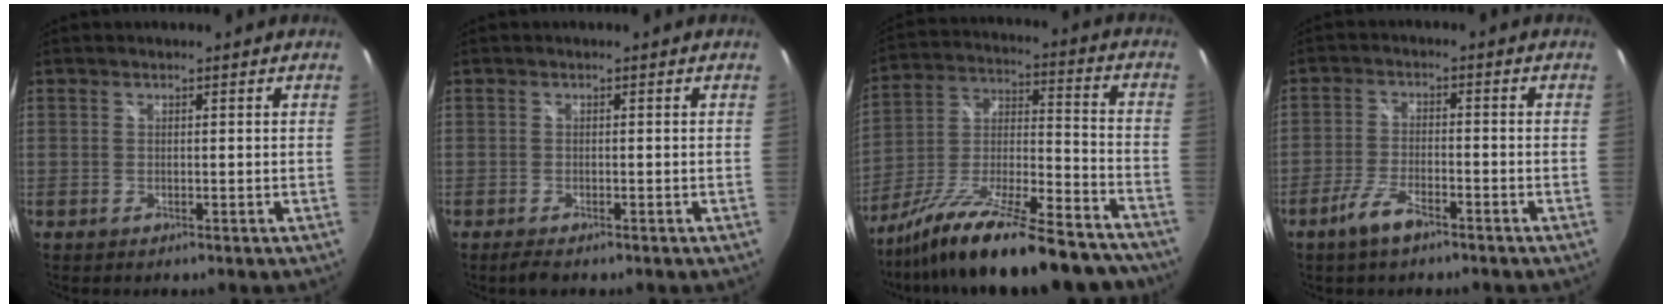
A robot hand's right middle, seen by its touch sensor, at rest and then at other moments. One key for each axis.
{"total": 1.9, "fx": -1.5, "fy": 0.4, "fz": 1.1, "tx": -0.022, "ty": -0.008, "tz": -0.026}
{"total": 25.9, "fx": -20.6, "fy": 5.7, "fz": 14.5, "tx": -0.252, "ty": -0.028, "tz": -0.312}
{"total": 5.6, "fx": -4.0, "fy": 1.6, "fz": 3.6, "tx": -0.089, "ty": -0.005, "tz": -0.075}